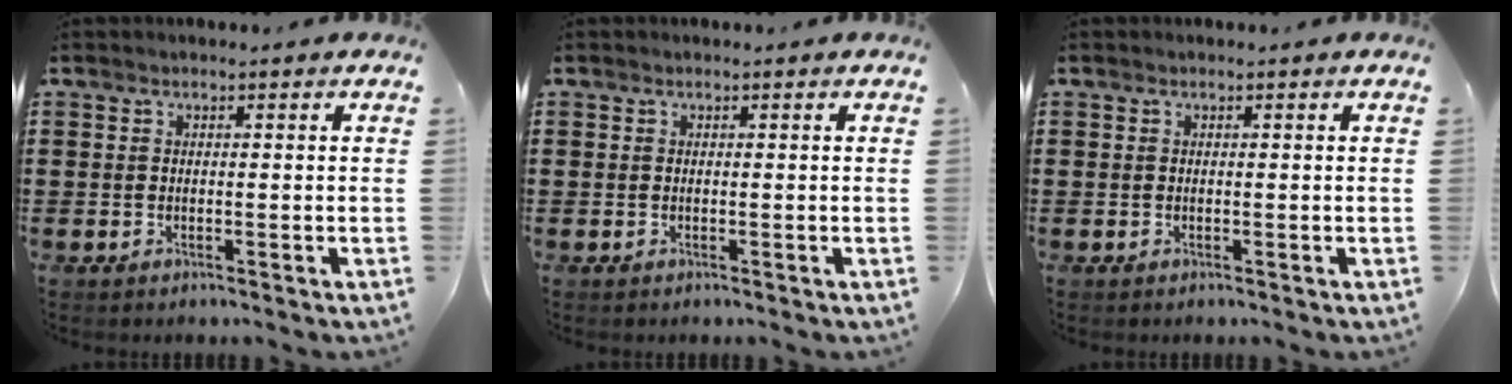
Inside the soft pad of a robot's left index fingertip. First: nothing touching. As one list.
[{"total": 0.0}, {"total": 0.0}]